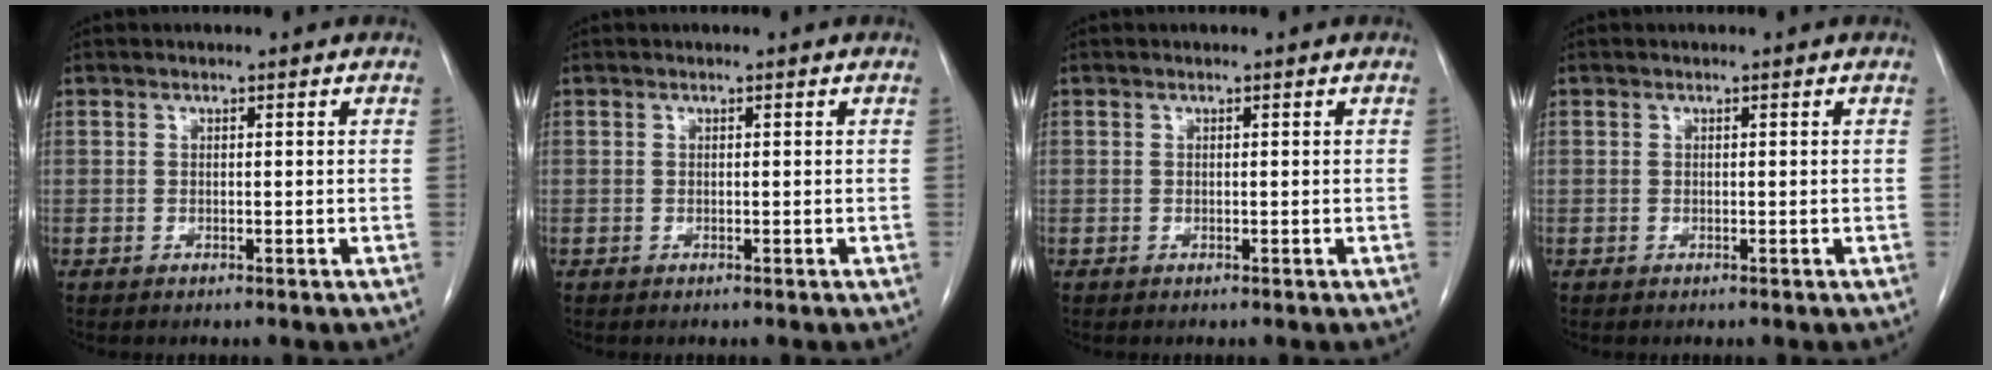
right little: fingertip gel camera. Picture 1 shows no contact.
{"total": 0.0}
{"total": 0.0}
{"total": 0.0}